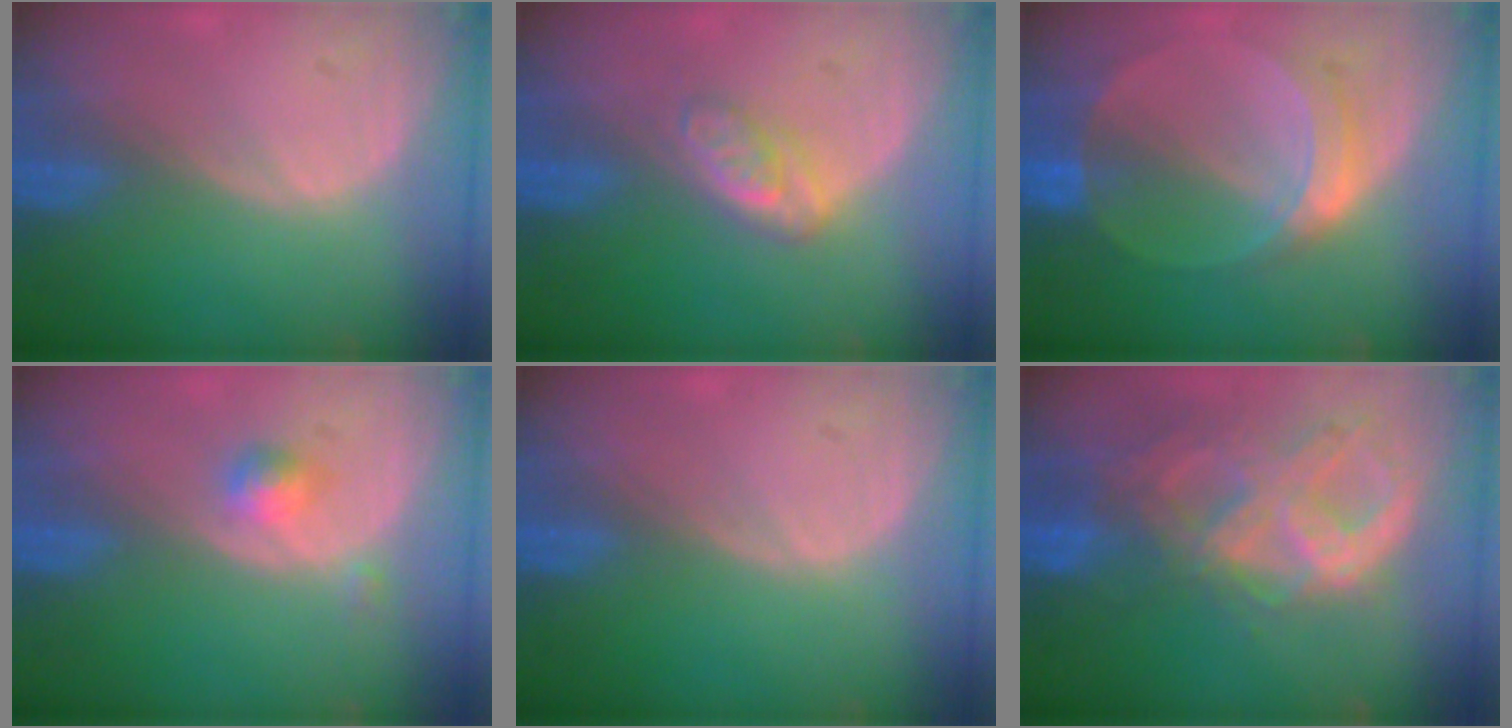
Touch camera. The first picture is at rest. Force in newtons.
{"total": 4.8, "press": 4.3, "slide": 2.3}
{"total": 6.1, "press": 5.7, "slide": 2.2}
{"total": 2.4, "press": 2.1, "slide": 1.1}
{"total": 0.0}
{"total": 10.8, "press": 9.1, "slide": 5.7}